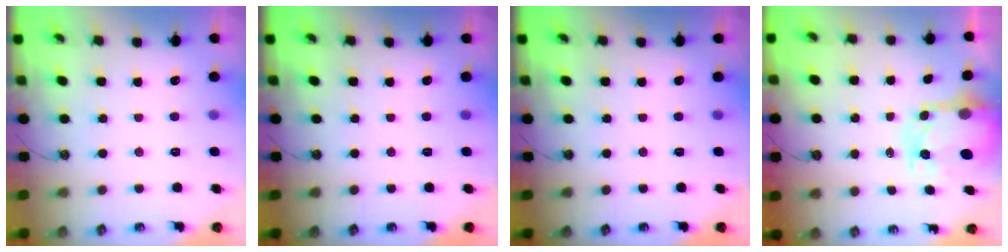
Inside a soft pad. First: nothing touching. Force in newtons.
{"total": 0.0}
{"total": 0.0}
{"total": 6.5, "press": 6.5, "slide": 0.7}